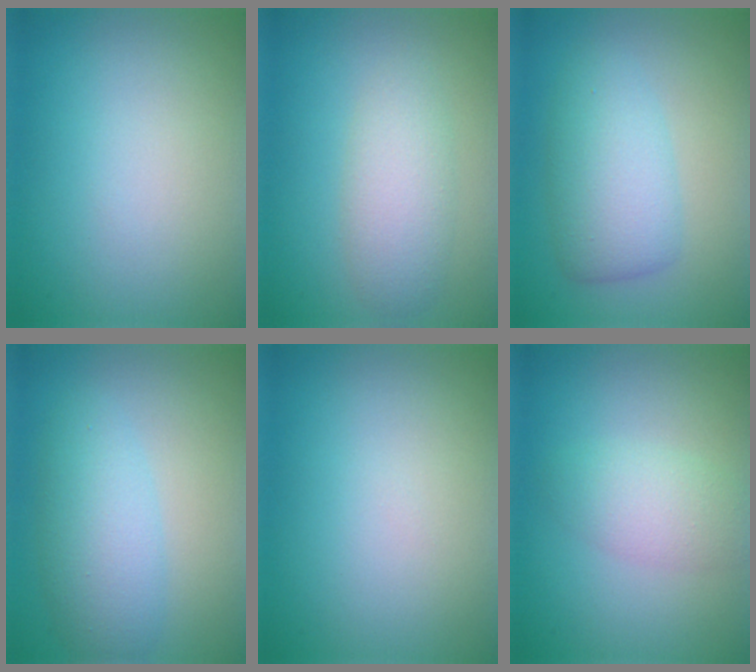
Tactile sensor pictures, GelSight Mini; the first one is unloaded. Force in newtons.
{"total": 3.3, "press": 3.3, "slide": 0.3}
{"total": 4.7, "press": 4.7, "slide": 0.1}
{"total": 4.2, "press": 4.2, "slide": 0.1}
{"total": 0.0}
{"total": 2.8, "press": 2.8, "slide": 0.2}